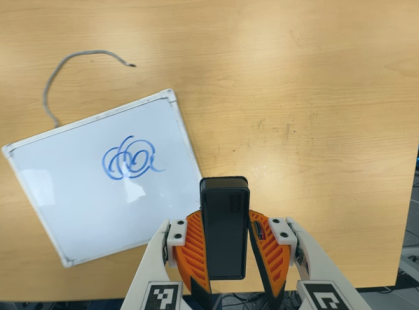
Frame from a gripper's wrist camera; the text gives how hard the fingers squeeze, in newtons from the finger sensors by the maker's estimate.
{"total": 6.7, "left": 6.3, "right": 7.1}